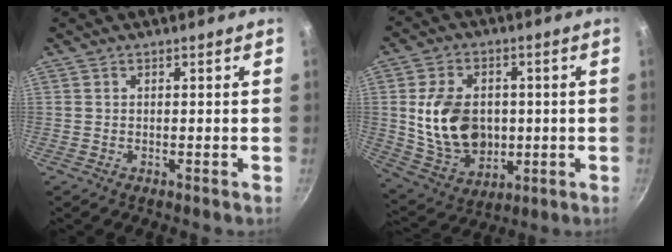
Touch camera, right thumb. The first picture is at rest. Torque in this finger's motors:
{"motor_torque": [-0.61, 0.86, 1.25, -0.55, -0.03]}